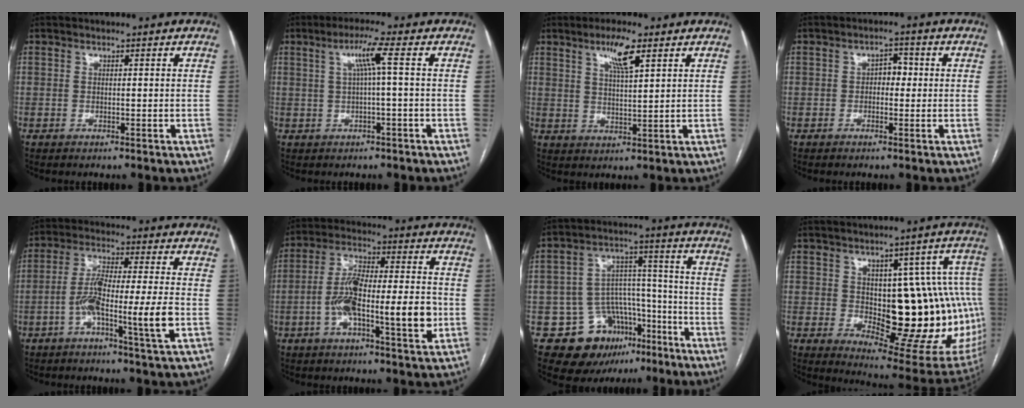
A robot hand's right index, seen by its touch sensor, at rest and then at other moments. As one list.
[{"total": 4.5, "force": [0.8, -0.8, 4.3], "torque": [-0.081, 0.012, 0.020]}, {"total": 5.9, "force": [3.3, 0.8, 4.8], "torque": [-0.088, 0.000, 0.059]}, {"total": 2.8, "force": [0.0, 1.7, 2.2], "torque": [-0.027, 0.015, -0.003]}, {"total": 10.4, "force": [-3.1, -0.2, 9.9], "torque": [-0.187, -0.001, -0.061]}, {"total": 13.7, "force": [-3.0, 3.0, 13.0], "torque": [-0.228, 0.015, -0.051]}, {"total": 13.5, "force": [-7.5, 10.0, 5.1], "torque": [-0.066, 0.063, -0.103]}, {"total": 23.9, "force": [-1.2, 9.4, 21.9], "torque": [-0.207, 0.028, 0.012]}]